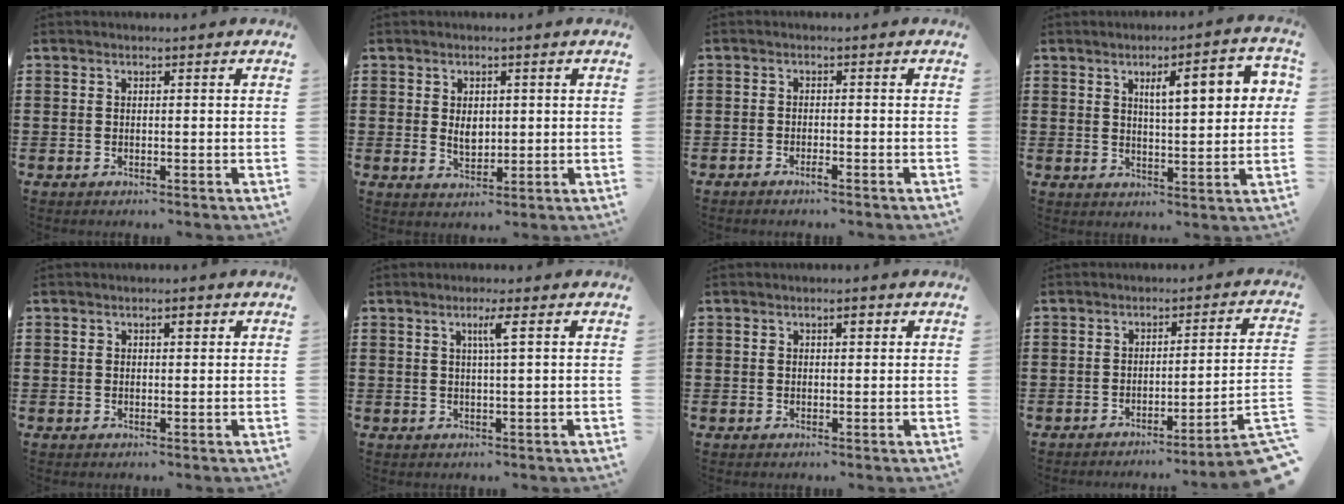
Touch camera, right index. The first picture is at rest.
{"total": 3.0, "force": [0.3, 1.9, 2.3], "torque": [-0.040, 0.004, 0.003]}
{"total": 1.2, "force": [-1.0, 0.1, 0.6], "torque": [-0.013, -0.004, -0.018]}
{"total": 7.8, "force": [2.6, 2.0, 7.1], "torque": [-0.106, -0.003, 0.034]}
{"total": 1.9, "force": [0.6, 1.0, 1.5], "torque": [-0.031, 0.009, 0.009]}
{"total": 2.7, "force": [1.0, -0.2, 2.5], "torque": [-0.051, -0.003, 0.013]}
{"total": 1.9, "force": [0.7, 0.9, 1.5], "torque": [-0.032, 0.009, 0.010]}
{"total": 4.3, "force": [-2.9, -0.6, 3.1], "torque": [-0.055, -0.025, -0.060]}